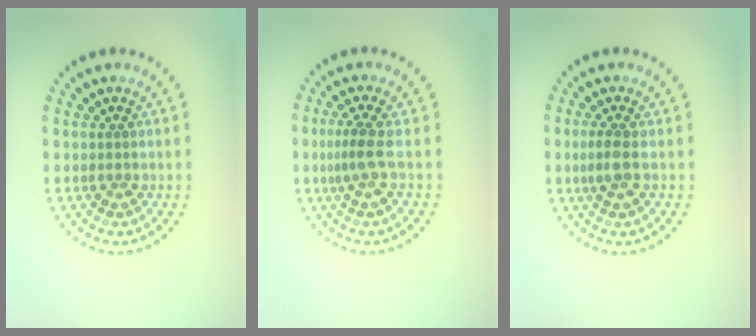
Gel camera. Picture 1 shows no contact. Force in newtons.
{"total": 2.2, "press": 1.6, "slide": 1.6}
{"total": 1.6, "press": 1.5, "slide": 0.7}